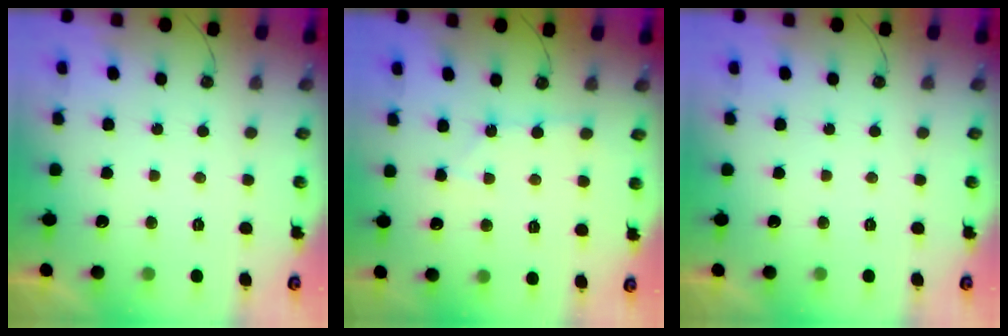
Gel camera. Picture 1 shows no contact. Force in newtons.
{"total": 3.8, "press": 3.8, "slide": 0.5}
{"total": 0.0}